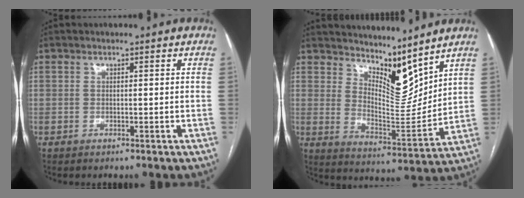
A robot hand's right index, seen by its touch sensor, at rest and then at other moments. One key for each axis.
{"total": 10.1, "fx": 8.7, "fy": 2.3, "fz": 4.6, "tx": -0.076, "ty": -0.023, "tz": 0.159}